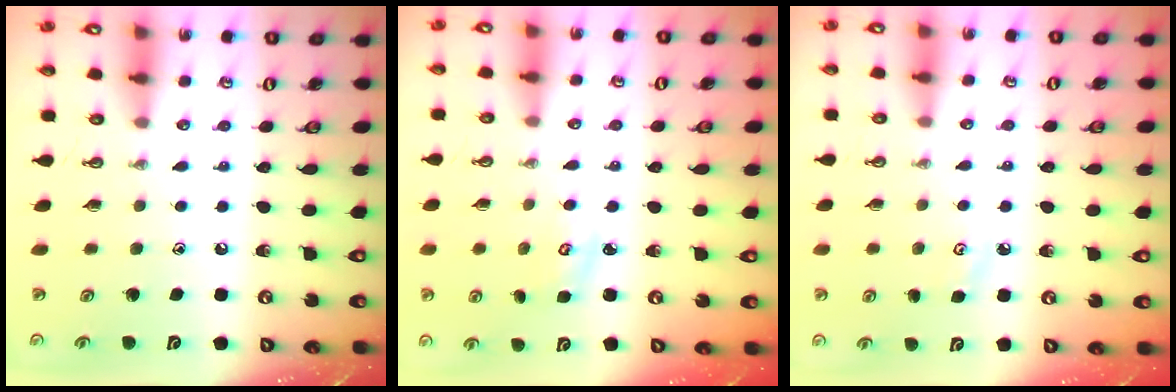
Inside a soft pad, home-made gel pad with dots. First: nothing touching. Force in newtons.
{"total": 2.9, "press": 2.8, "slide": 0.3}
{"total": 3.2, "press": 3.1, "slide": 0.5}